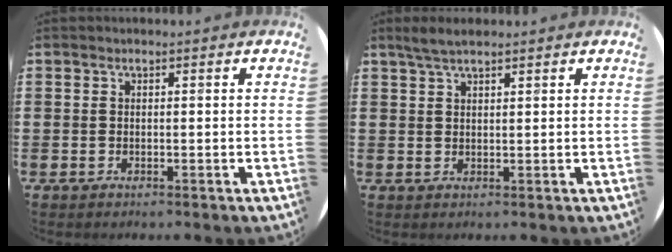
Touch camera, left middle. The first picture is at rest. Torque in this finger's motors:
{"motor_torque": [0.47, -0.39, 0.06, 0.05]}